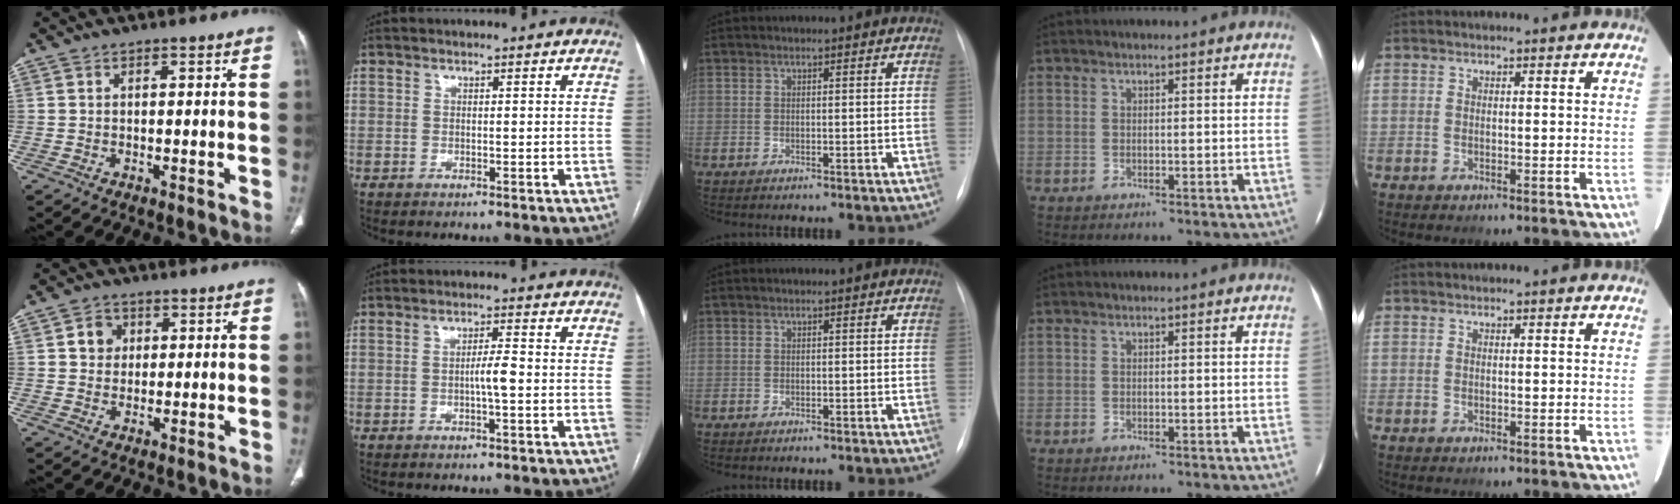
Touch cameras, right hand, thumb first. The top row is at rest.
{"thumb": {"total": 3.9, "force": [1.0, 3.5, 1.5], "torque": [-0.004, 0.001, 0.014]}, "index": {"total": 2.8, "force": [-0.6, 0.0, 2.7], "torque": [-0.047, 0.001, -0.011]}}